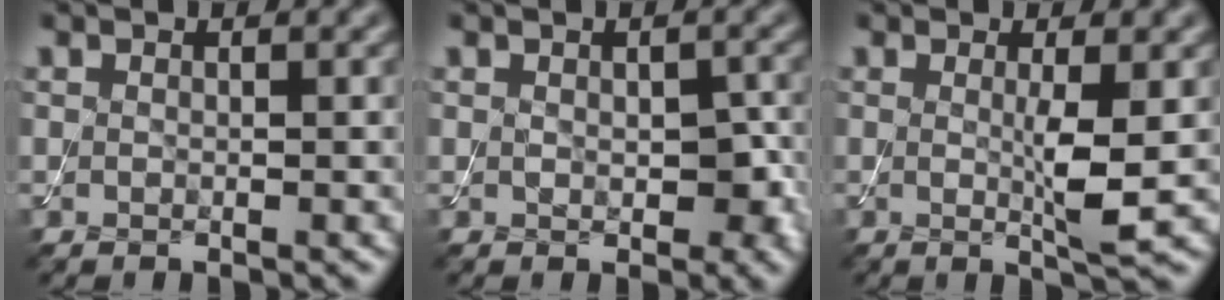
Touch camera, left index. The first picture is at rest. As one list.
[{"total": 2.9, "force": [-0.2, 1.8, 2.3], "torque": [-0.036, -0.009, 0.002]}, {"total": 3.0, "force": [0.1, 0.2, 2.9], "torque": [-0.053, -0.011, 0.002]}]